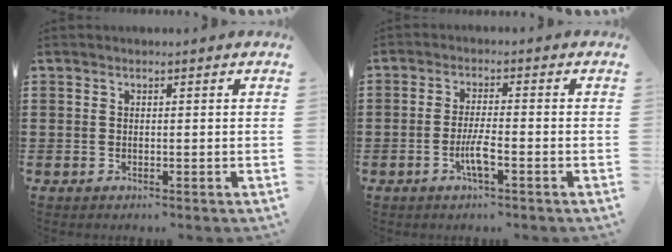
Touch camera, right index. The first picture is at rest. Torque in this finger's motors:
{"motor_torque": [1.78, 0.36, 0.53, 0.14]}